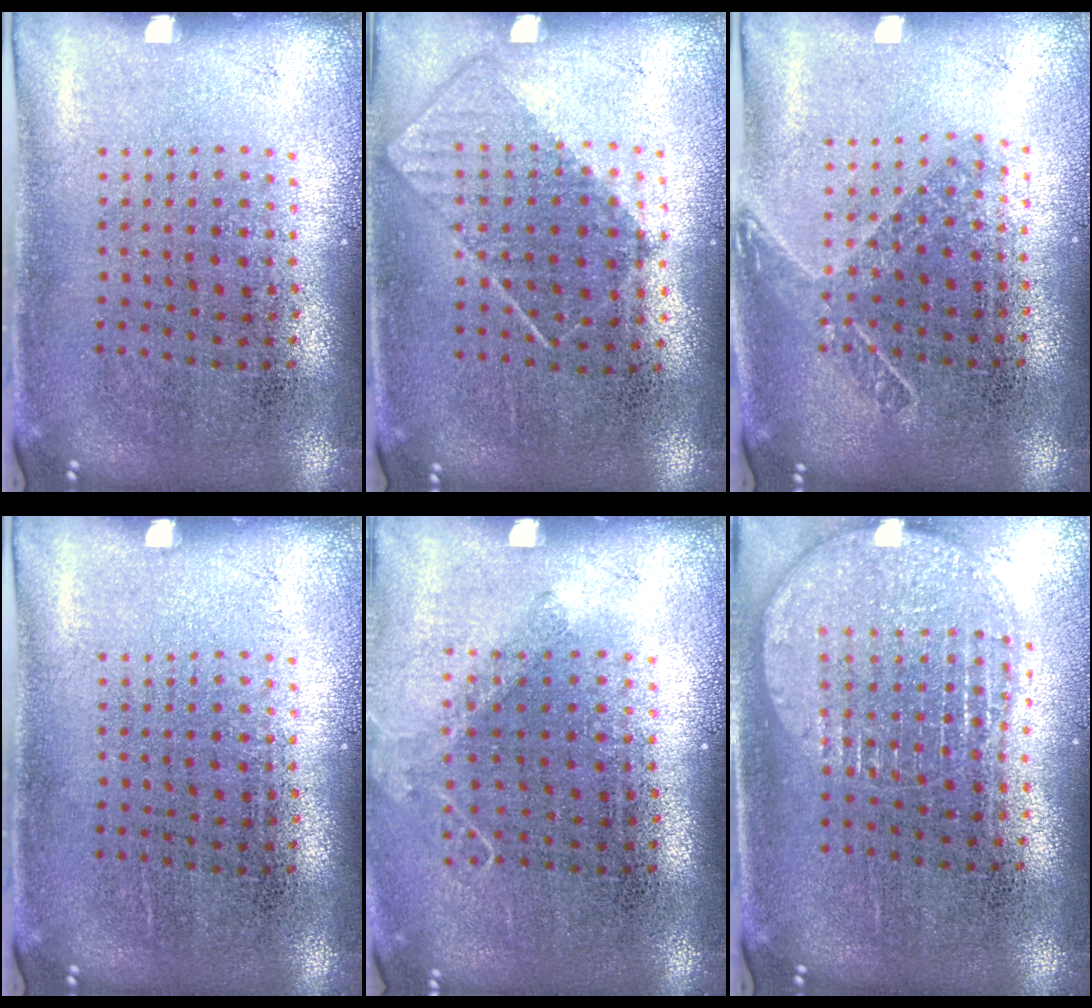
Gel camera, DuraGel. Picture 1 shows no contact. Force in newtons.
{"total": 0.8, "press": 0.7, "slide": 0.5}
{"total": 1.5, "press": 1.2, "slide": 0.9}
{"total": 0.0}
{"total": 0.9, "press": 0.9, "slide": 0.1}
{"total": 1.7, "press": 1.5, "slide": 0.9}